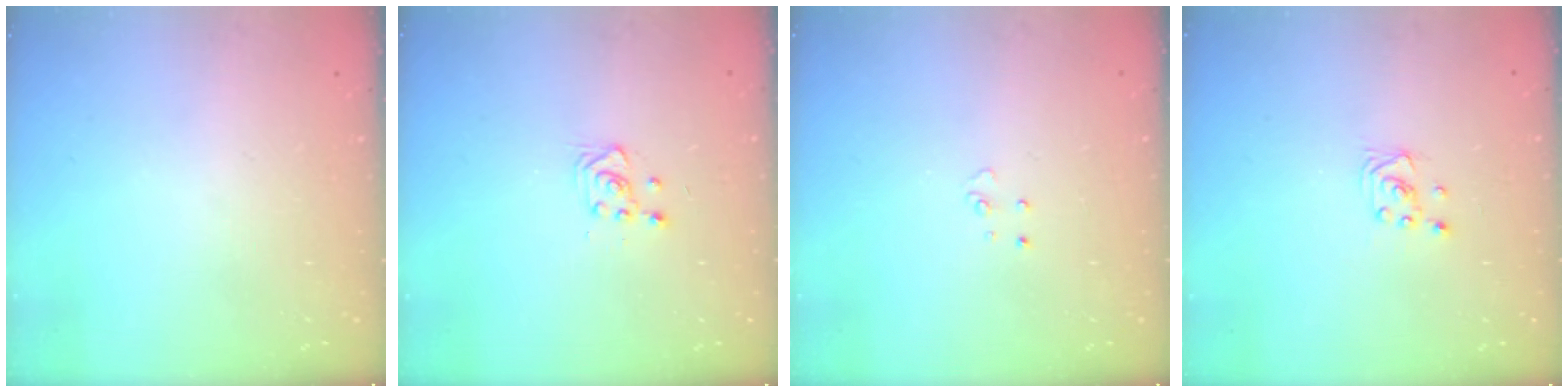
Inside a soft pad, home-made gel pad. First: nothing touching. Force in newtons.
{"total": 2.8, "press": 2.7, "slide": 0.7}
{"total": 2.9, "press": 2.9, "slide": 0.2}
{"total": 2.0, "press": 2.0, "slide": 0.1}